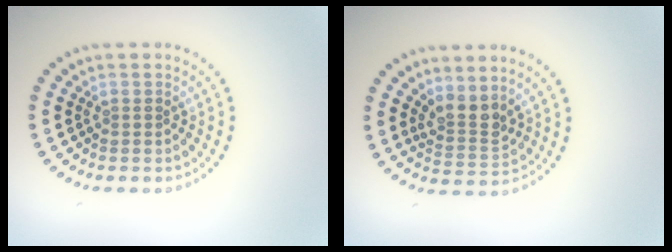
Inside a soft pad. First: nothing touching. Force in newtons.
{"total": 2.6, "press": 2.0, "slide": 1.7}